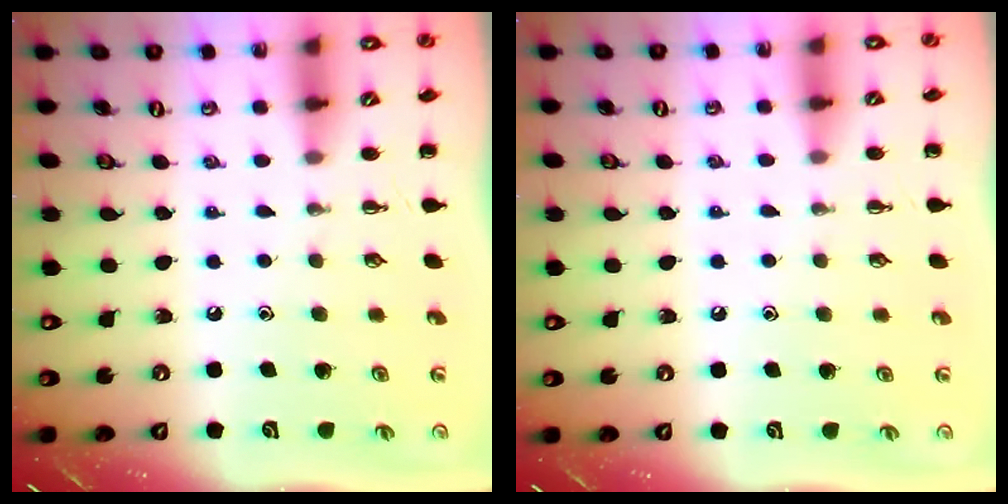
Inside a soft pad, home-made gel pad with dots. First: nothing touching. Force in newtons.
{"total": 3.0, "press": 2.8, "slide": 1.1}